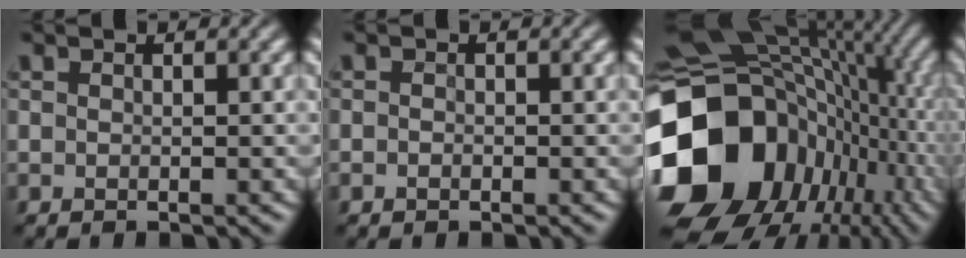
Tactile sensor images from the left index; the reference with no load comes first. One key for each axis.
{"total": 0.5, "fx": -0.4, "fy": -0.1, "fz": -0.3, "tx": 0.000, "ty": 0.000, "tz": 0.002}
{"total": 18.1, "fx": -3.4, "fy": 15.0, "fz": 9.5, "tx": -0.230, "ty": -0.011, "tz": -0.046}